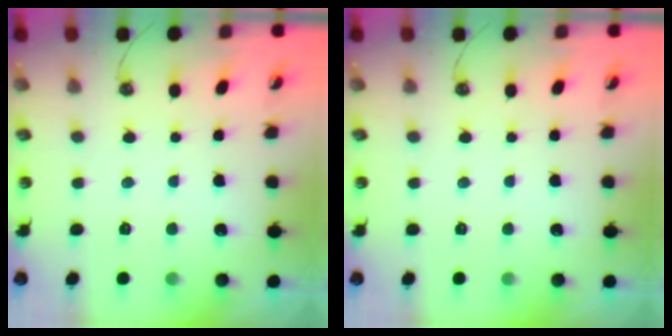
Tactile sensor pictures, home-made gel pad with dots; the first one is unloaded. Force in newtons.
{"total": 0.0}